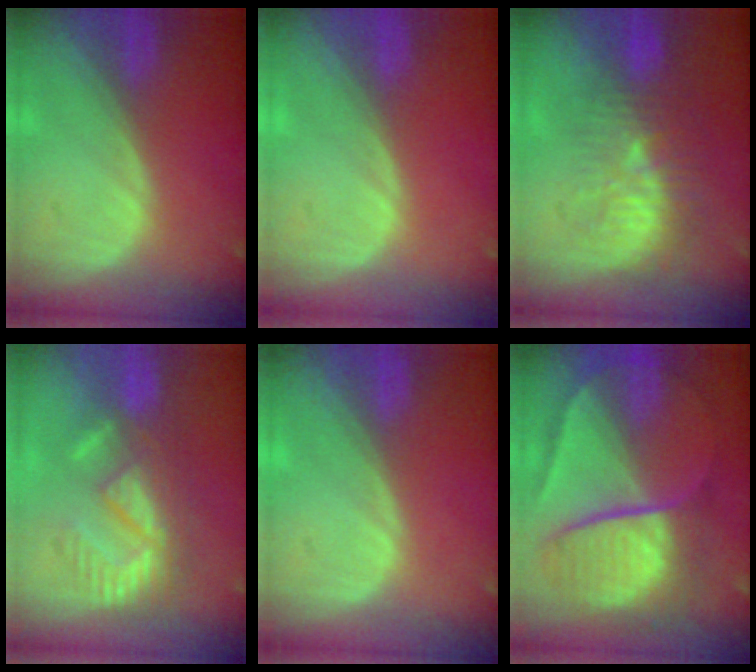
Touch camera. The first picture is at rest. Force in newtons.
{"total": 0.0}
{"total": 9.6, "press": 8.9, "slide": 3.5}
{"total": 8.9, "press": 7.9, "slide": 4.1}
{"total": 0.0}
{"total": 10.7, "press": 10.6, "slide": 1.0}